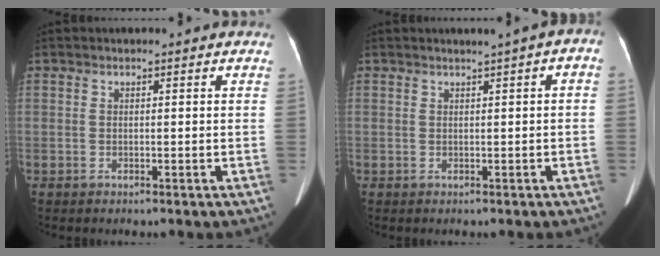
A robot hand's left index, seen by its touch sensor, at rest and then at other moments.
{"total": 2.2, "force": [0.4, 0.5, 2.1], "torque": [-0.024, 0.013, 0.003]}